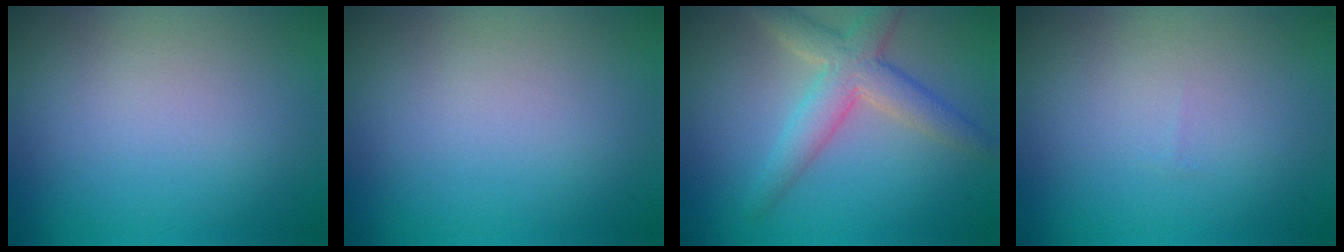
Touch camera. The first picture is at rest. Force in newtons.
{"total": 0.0}
{"total": 4.5, "press": 4.5, "slide": 0.4}
{"total": 0.0}